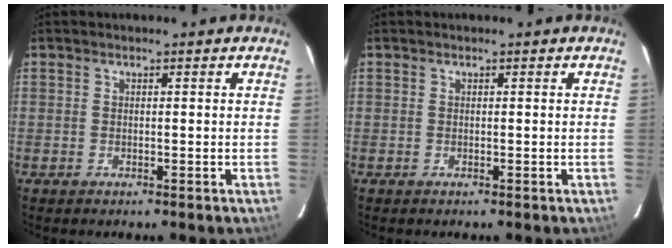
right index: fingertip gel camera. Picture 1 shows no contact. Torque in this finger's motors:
{"motor_torque": [0.00, 0.00, 0.00, 0.00]}